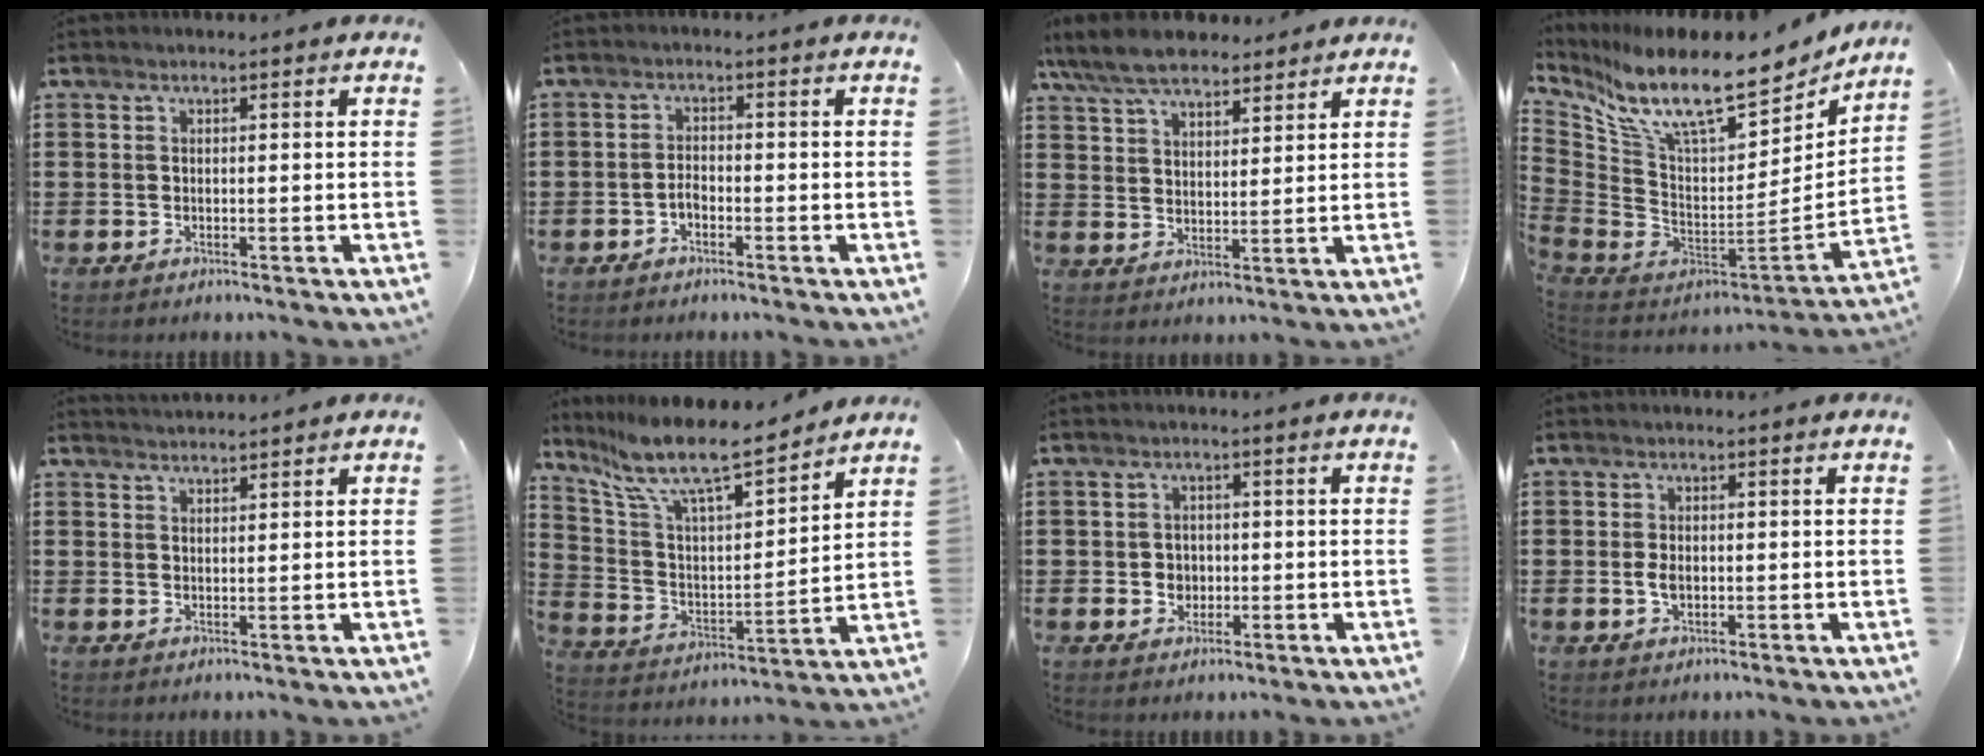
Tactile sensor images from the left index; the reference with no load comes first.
{"total": 1.7, "force": [-1.1, 0.8, 1.0], "torque": [-0.023, 0.004, -0.023]}
{"total": 8.3, "force": [7.1, 2.7, 3.3], "torque": [-0.089, -0.009, 0.133]}
{"total": 14.2, "force": [9.9, 3.2, 9.6], "torque": [-0.205, -0.077, 0.168]}
{"total": 1.7, "force": [1.7, 0.0, 0.1], "torque": [-0.004, 0.001, 0.033]}
{"total": 10.3, "force": [8.7, 1.5, 5.4], "torque": [-0.143, -0.056, 0.145]}
{"total": 2.5, "force": [-0.3, 2.4, 0.8], "torque": [-0.025, 0.006, -0.010]}
{"total": 2.3, "force": [-0.2, 1.4, 1.9], "torque": [-0.045, 0.001, -0.006]}